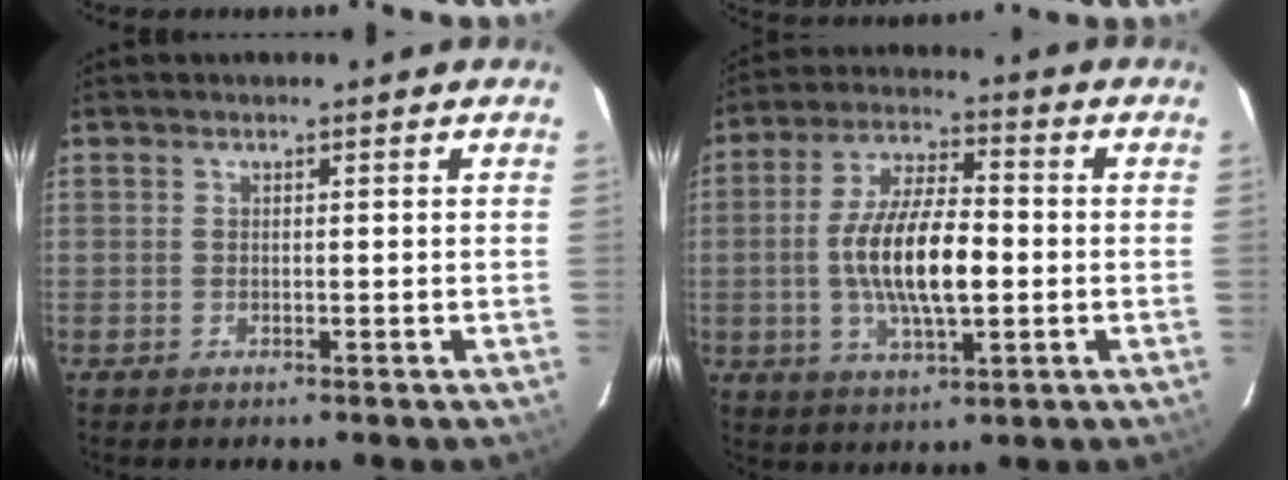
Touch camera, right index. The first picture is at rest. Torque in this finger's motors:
{"motor_torque": [1.52, -0.62, 0.94, 0.21]}